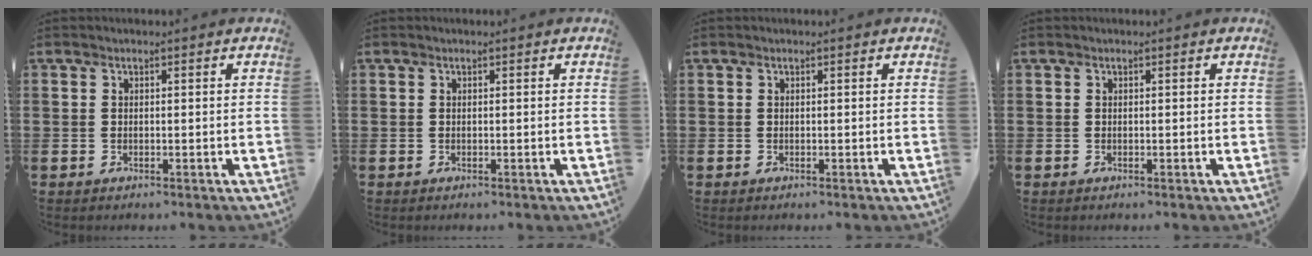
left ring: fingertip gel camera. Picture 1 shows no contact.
{"total": 0.0}
{"total": 0.0}
{"total": 0.0}